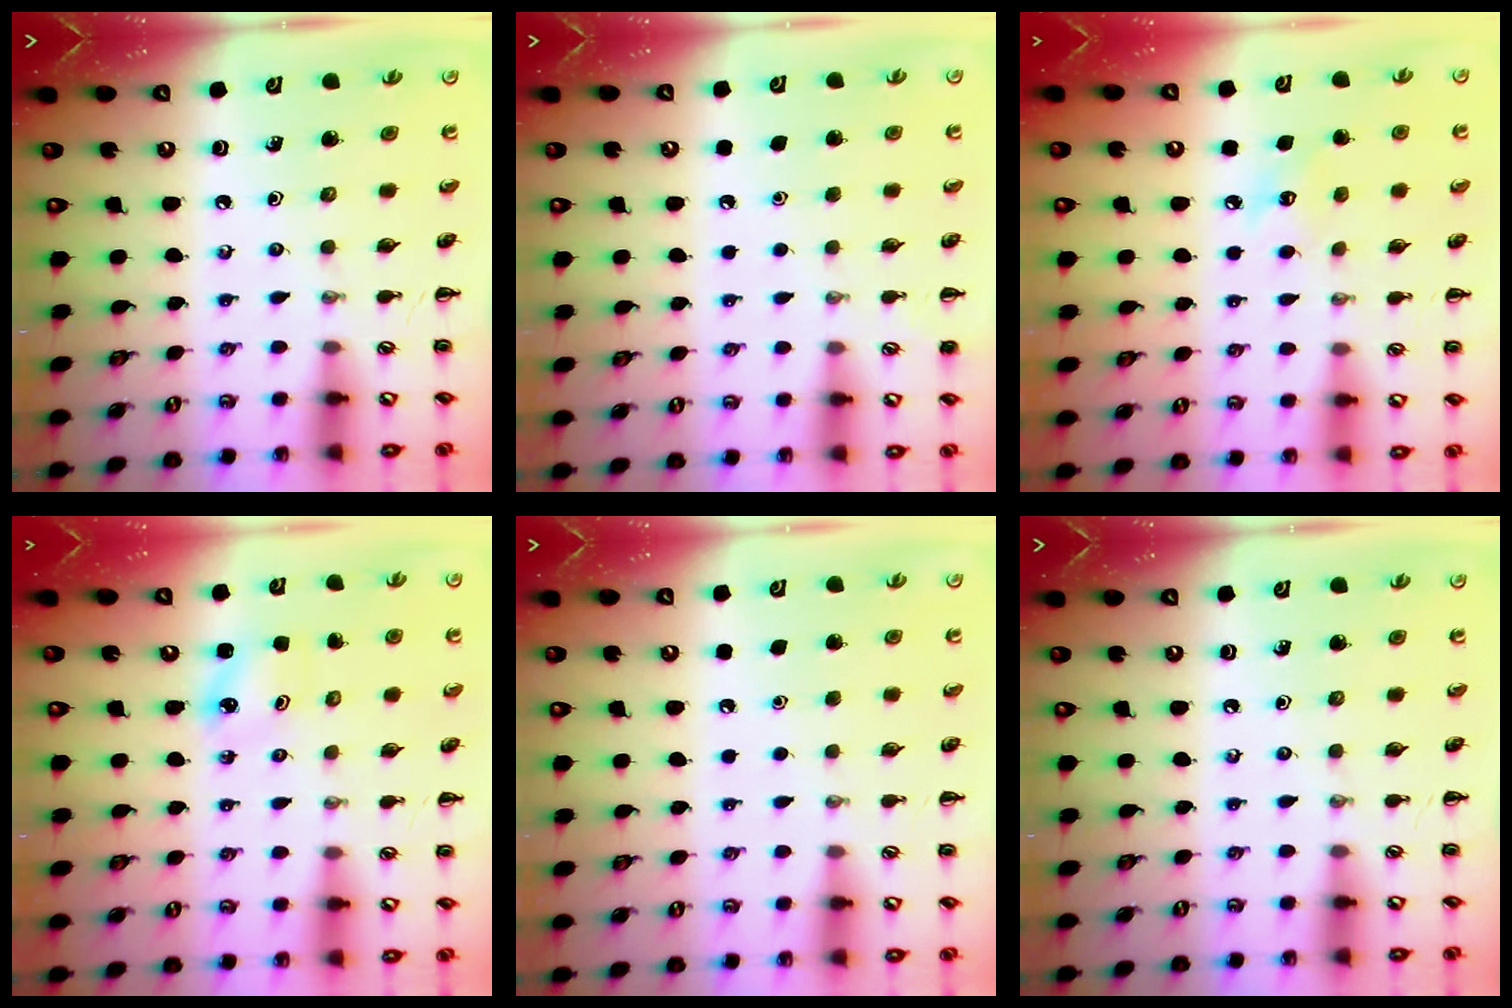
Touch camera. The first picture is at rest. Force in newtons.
{"total": 1.6, "press": 1.6, "slide": 0.1}
{"total": 6.0, "press": 5.8, "slide": 1.6}
{"total": 2.9, "press": 2.9, "slide": 0.6}
{"total": 1.8, "press": 1.8, "slide": 0.1}
{"total": 0.0}